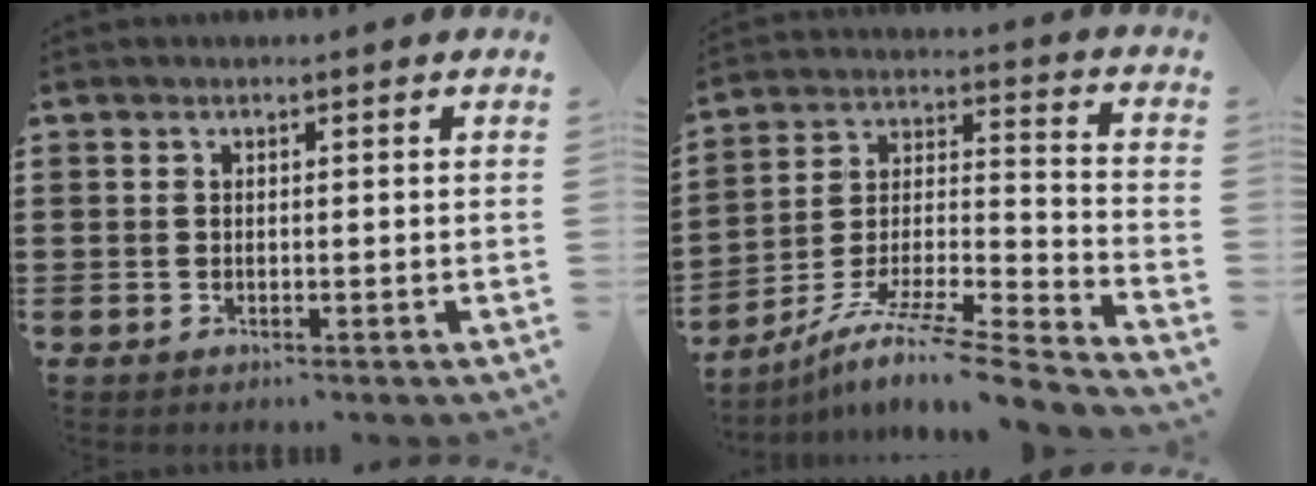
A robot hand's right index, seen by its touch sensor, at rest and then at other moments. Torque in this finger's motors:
{"motor_torque": [-0.23, 1.27, -0.31, 0.07]}